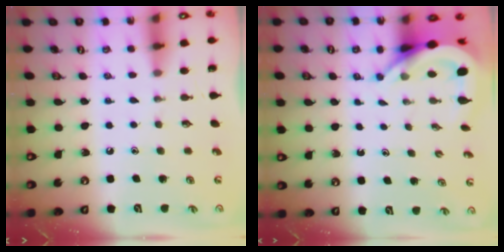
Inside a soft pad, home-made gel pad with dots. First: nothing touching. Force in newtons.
{"total": 6.2, "press": 6.1, "slide": 0.7}